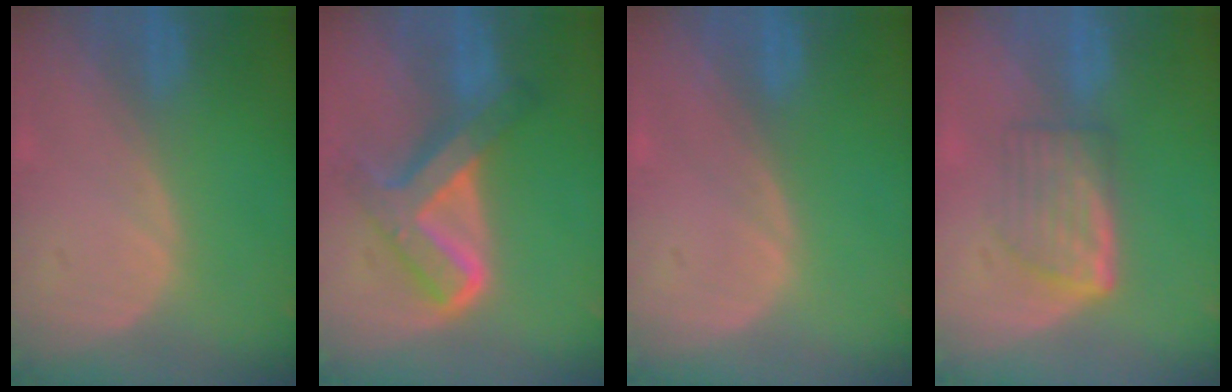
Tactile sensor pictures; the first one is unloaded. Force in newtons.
{"total": 8.4, "press": 8.4, "slide": 0.6}
{"total": 0.0}
{"total": 5.8, "press": 5.2, "slide": 2.5}